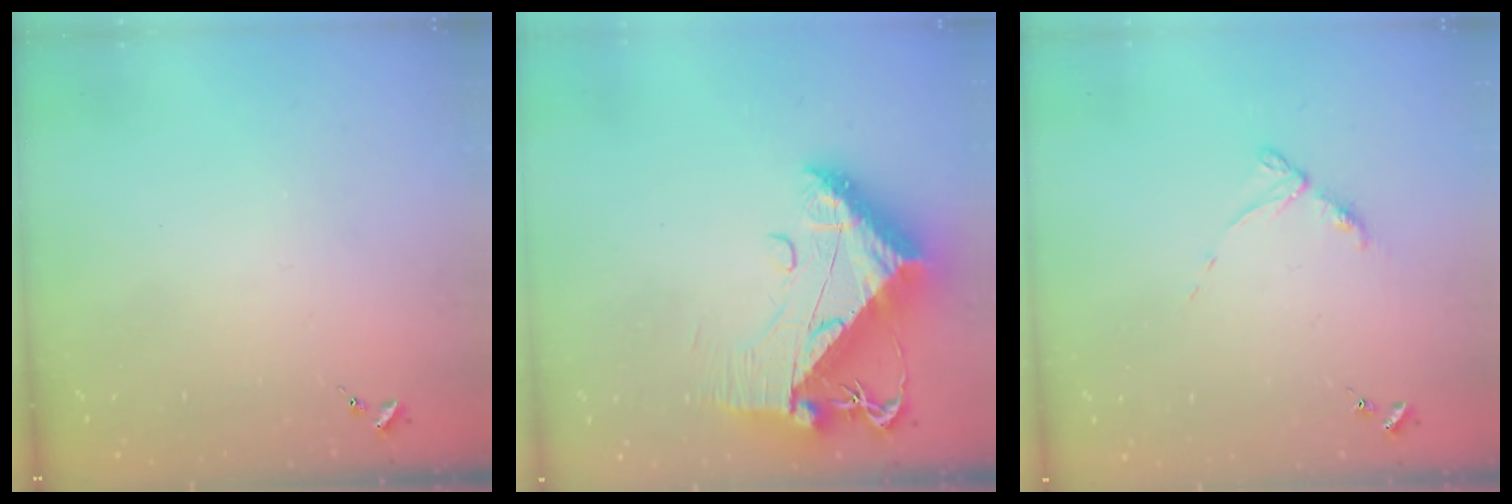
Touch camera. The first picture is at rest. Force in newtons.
{"total": 16.5, "press": 16.4, "slide": 1.8}
{"total": 5.2, "press": 5.1, "slide": 0.6}